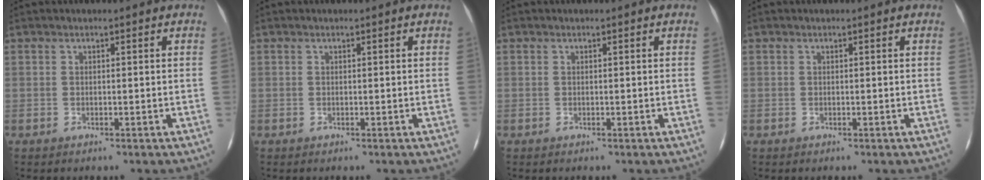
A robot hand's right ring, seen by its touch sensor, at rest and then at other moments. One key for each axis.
{"total": 0.0}
{"total": 0.0}
{"total": 0.0}